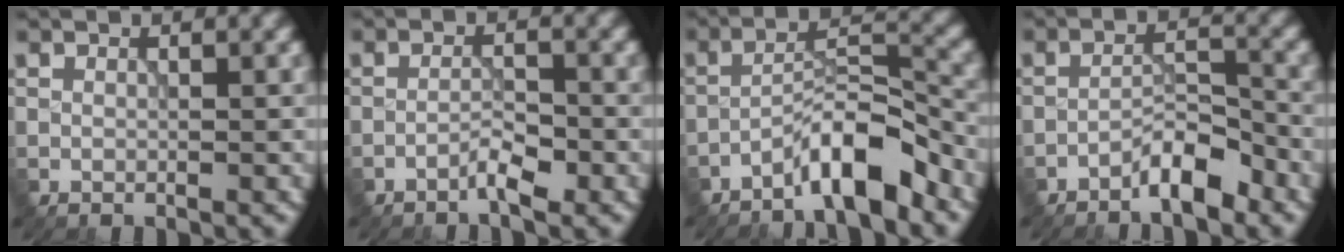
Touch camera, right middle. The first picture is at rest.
{"total": 1.9, "force": [-1.4, 0.2, 1.3], "torque": [-0.020, 0.007, -0.029]}
{"total": 5.8, "force": [-4.2, 1.1, 3.9], "torque": [-0.060, 0.015, -0.080]}
{"total": 3.5, "force": [-2.7, 0.8, 2.1], "torque": [-0.033, 0.015, -0.051]}